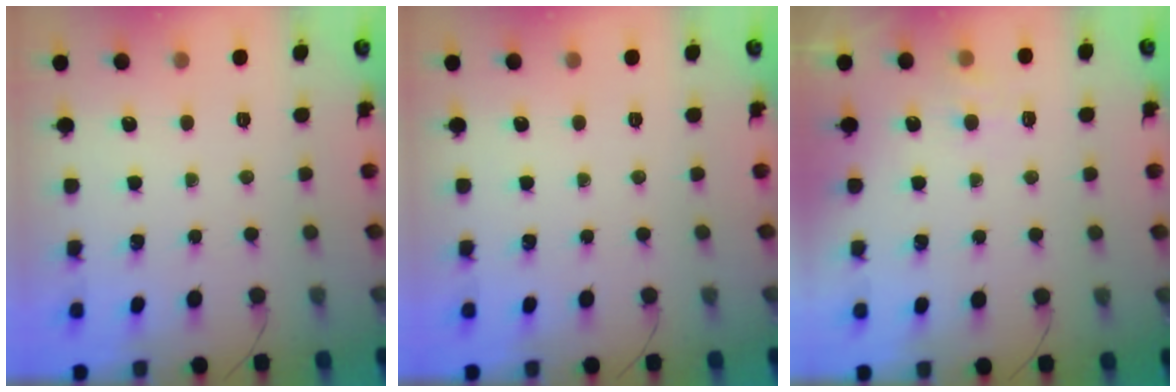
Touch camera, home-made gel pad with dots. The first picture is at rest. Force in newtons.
{"total": 0.0}
{"total": 6.1, "press": 5.9, "slide": 1.5}